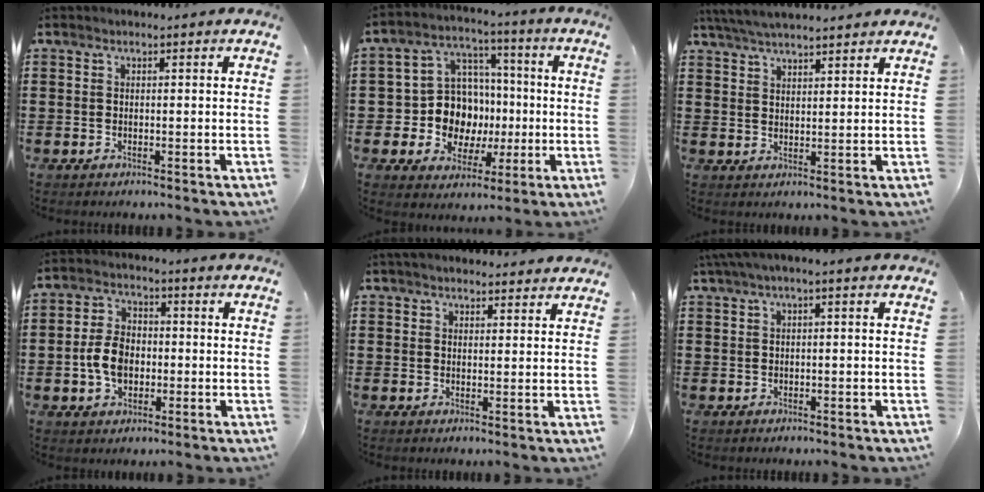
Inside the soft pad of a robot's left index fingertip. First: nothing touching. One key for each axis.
{"total": 10.5, "fx": -1.1, "fy": 9.7, "fz": 4.0, "tx": -0.109, "ty": 0.005, "tz": -0.015}
{"total": 4.5, "fx": 4.2, "fy": 0.2, "fz": 1.6, "tx": -0.043, "ty": -0.007, "tz": 0.077}
{"total": 6.5, "fx": -1.2, "fy": 4.4, "fz": 4.5, "tx": -0.113, "ty": 0.003, "tz": -0.031}
{"total": 2.6, "fx": 2.5, "fy": 0.4, "fz": 0.5, "tx": -0.015, "ty": 0.000, "tz": 0.048}
{"total": 1.8, "fx": -0.1, "fy": 0.2, "fz": 1.8, "tx": -0.036, "ty": -0.005, "tz": -0.005}